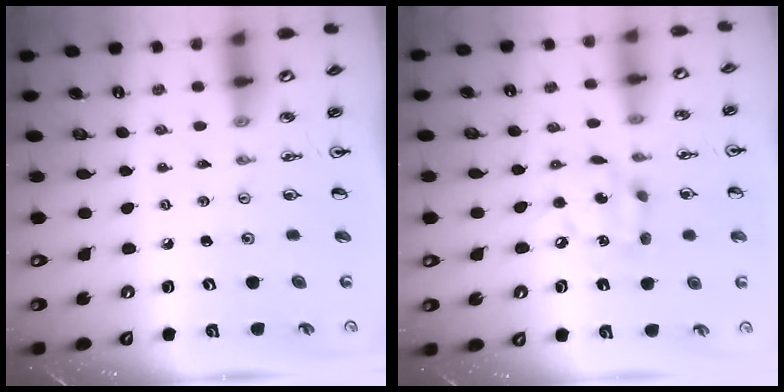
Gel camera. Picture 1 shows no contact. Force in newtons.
{"total": 9.5, "press": 9.4, "slide": 0.9}